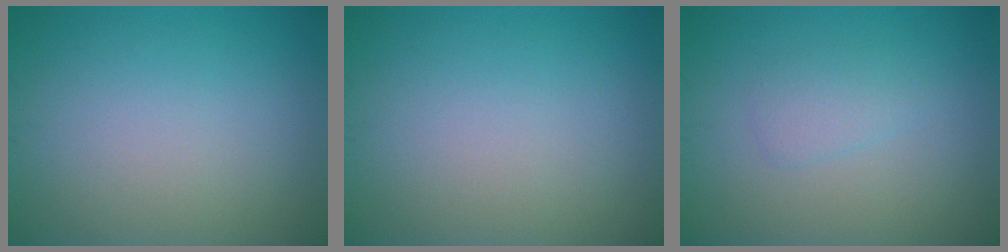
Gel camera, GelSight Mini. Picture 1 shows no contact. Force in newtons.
{"total": 0.0}
{"total": 1.4, "press": 1.4, "slide": 0.1}